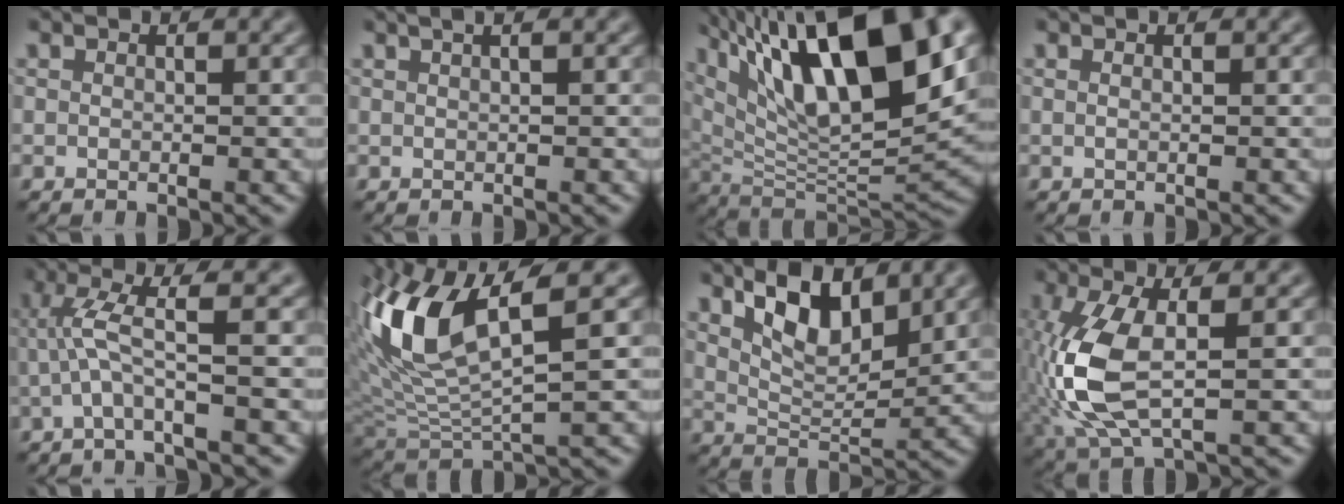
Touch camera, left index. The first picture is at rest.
{"total": 3.9, "force": [2.0, 1.9, 2.7], "torque": [-0.012, 0.021, 0.000]}
{"total": 16.8, "force": [7.9, 5.7, 13.7], "torque": [-0.237, 0.022, 0.141]}
{"total": 0.7, "force": [0.3, 0.2, 0.6], "torque": [-0.010, -0.001, -0.002]}
{"total": 3.9, "force": [-0.4, 0.0, 3.9], "torque": [-0.092, 0.014, -0.010]}
{"total": 9.5, "force": [4.0, 3.3, 7.9], "torque": [-0.175, 0.003, 0.078]}
{"total": 6.0, "force": [3.4, 2.5, 4.3], "torque": [-0.084, -0.002, 0.059]}
{"total": 8.2, "force": [-0.8, 3.4, 7.4], "torque": [-0.188, -0.001, -0.014]}